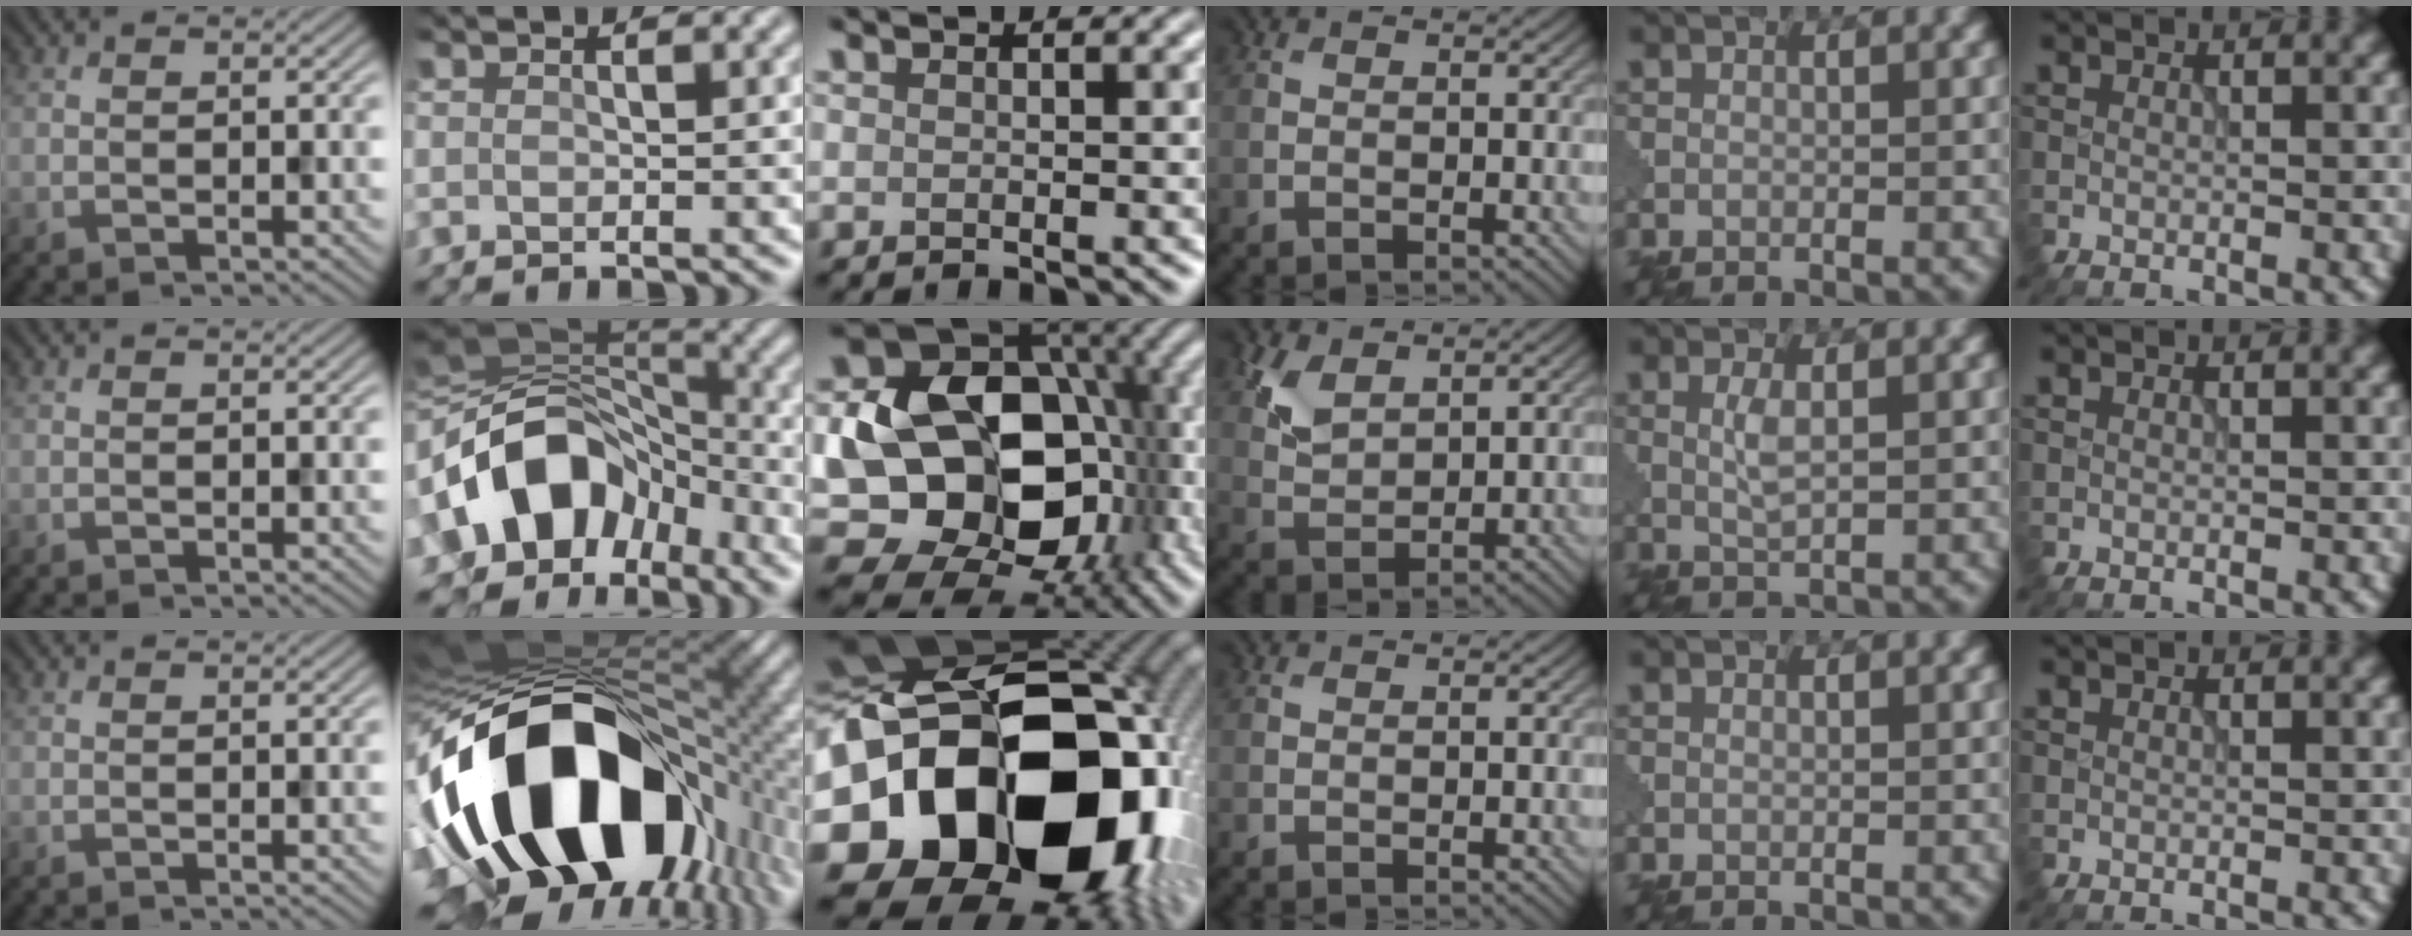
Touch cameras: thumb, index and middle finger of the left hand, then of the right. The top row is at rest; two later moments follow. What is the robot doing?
{"motion": "assemble", "object": "puzzle pieces"}